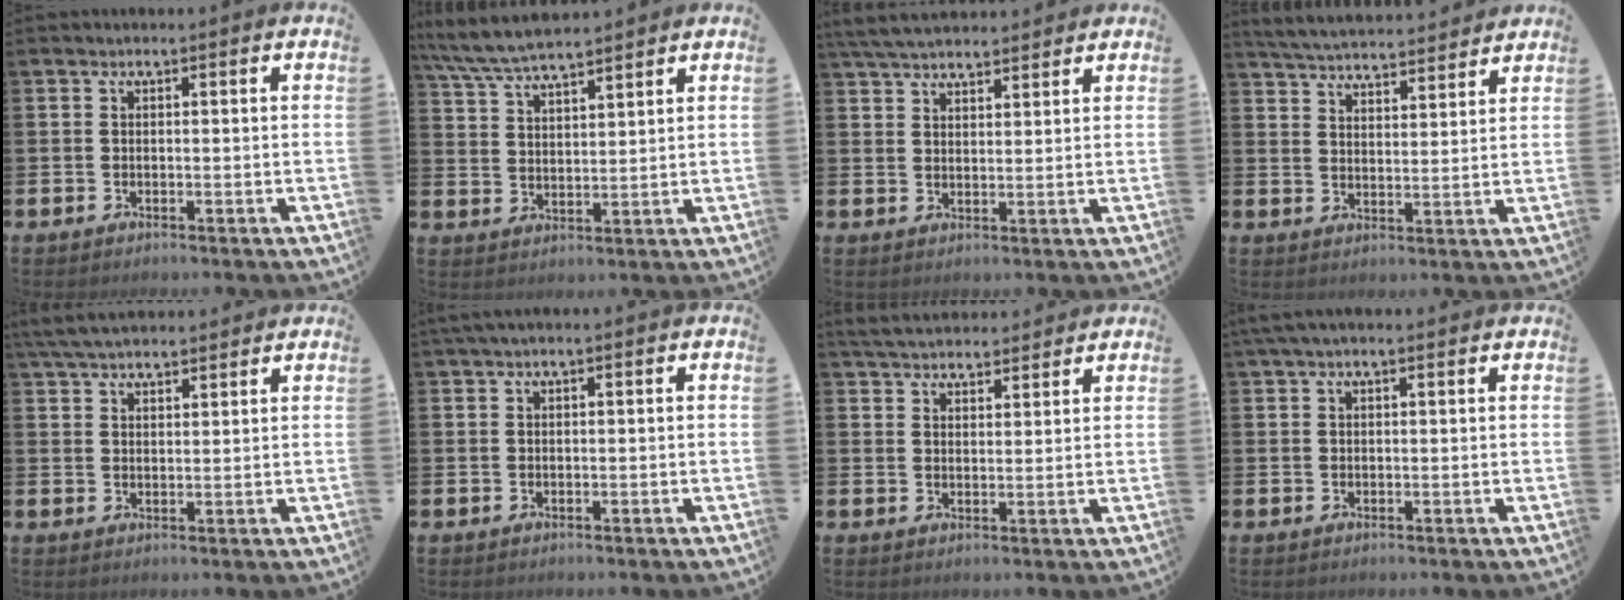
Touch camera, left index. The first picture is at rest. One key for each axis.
{"total": 6.4, "fx": 6.1, "fy": 0.6, "fz": 1.9, "tx": -0.058, "ty": -0.025, "tz": 0.111}
{"total": 4.8, "fx": 4.6, "fy": 1.0, "fz": 1.1, "tx": -0.036, "ty": -0.012, "tz": 0.085}
{"total": 5.2, "fx": 5.2, "fy": 0.4, "fz": 0.3, "tx": -0.022, "ty": -0.037, "tz": 0.090}
{"total": 5.1, "fx": 4.7, "fy": 1.1, "fz": 1.4, "tx": -0.035, "ty": -0.013, "tz": 0.087}
{"total": 0.9, "fx": 0.5, "fy": 0.0, "fz": 0.7, "tx": -0.020, "ty": 0.005, "tz": 0.010}
{"total": 4.6, "fx": 4.4, "fy": 0.9, "fz": 0.5, "tx": -0.017, "ty": -0.021, "tz": 0.080}
{"total": 1.9, "fx": 1.4, "fy": 0.3, "fz": 1.3, "tx": -0.021, "ty": 0.003, "tz": 0.024}